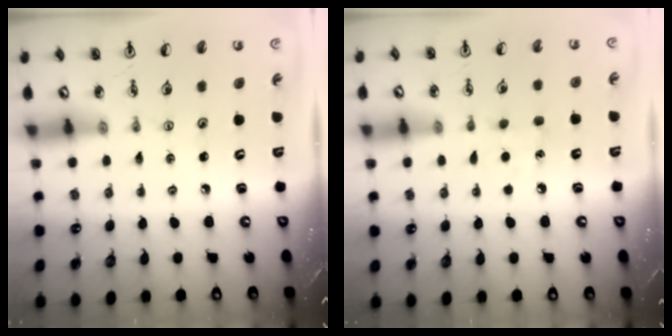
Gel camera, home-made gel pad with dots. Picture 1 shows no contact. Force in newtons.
{"total": 5.6, "press": 5.6, "slide": 0.7}